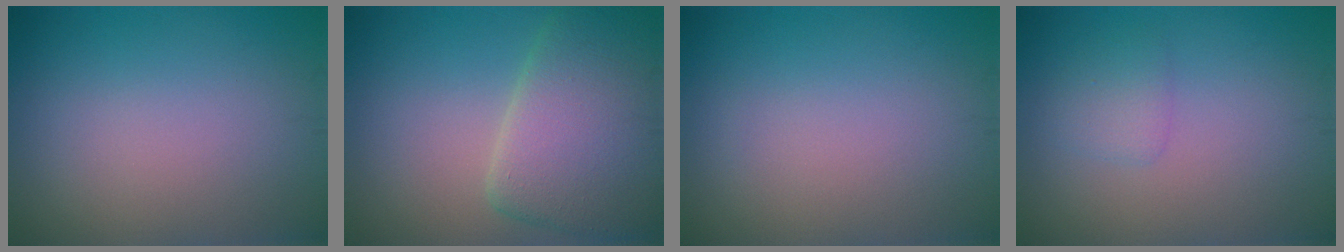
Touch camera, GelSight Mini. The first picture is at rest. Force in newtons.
{"total": 7.1, "press": 7.1, "slide": 0.8}
{"total": 0.0}
{"total": 1.5, "press": 1.4, "slide": 0.1}